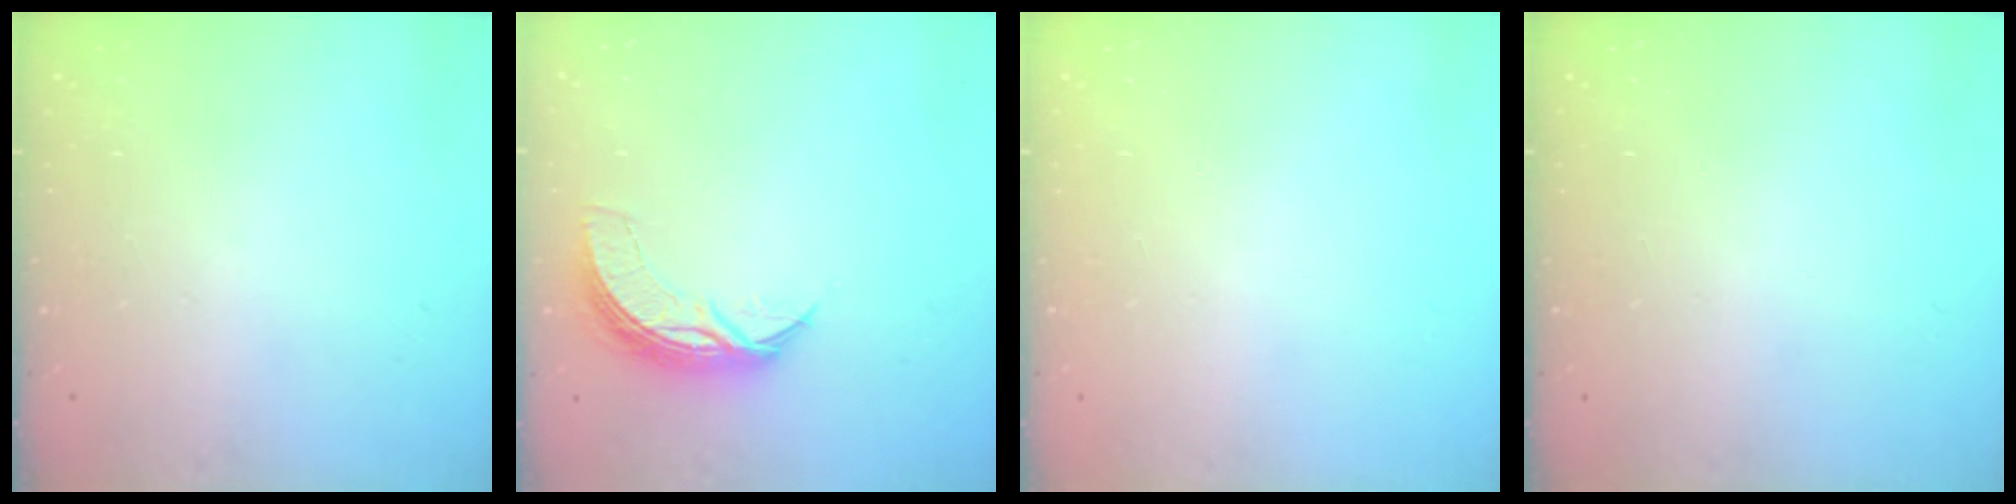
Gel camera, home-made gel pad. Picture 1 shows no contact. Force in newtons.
{"total": 7.7, "press": 7.7, "slide": 0.0}
{"total": 0.0}
{"total": 0.0}